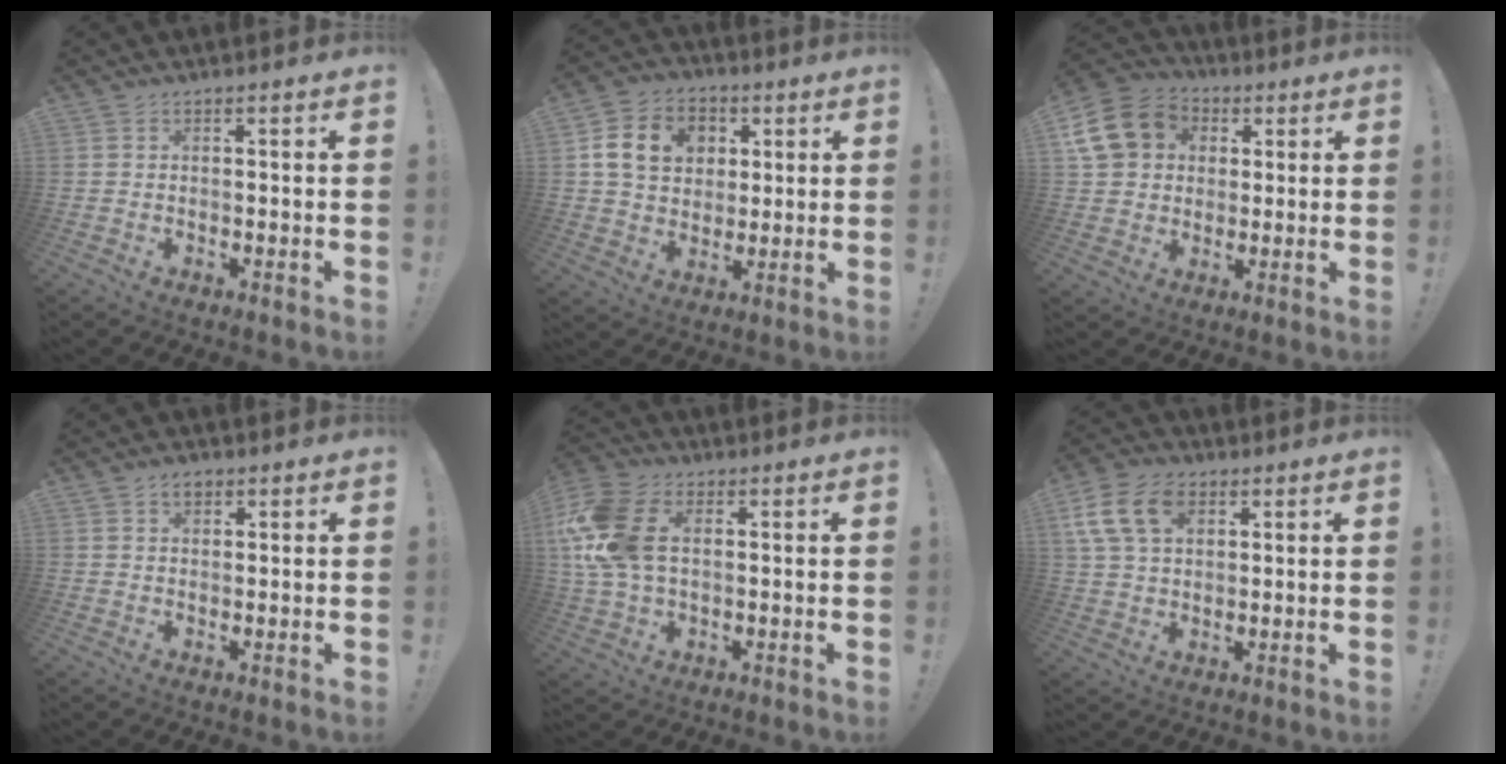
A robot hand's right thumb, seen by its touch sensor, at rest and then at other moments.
{"total": 13.4, "force": [3.6, 10.8, 7.0], "torque": [-0.099, -0.003, 0.074]}
{"total": 14.8, "force": [4.3, 12.7, 6.4], "torque": [-0.094, -0.001, 0.093]}
{"total": 2.8, "force": [1.6, 1.8, 1.4], "torque": [-0.013, -0.003, 0.027]}
{"total": 15.5, "force": [2.8, 10.4, 11.1], "torque": [-0.233, 0.003, 0.053]}
{"total": 13.1, "force": [5.3, 8.8, 8.1], "torque": [-0.154, -0.009, 0.103]}